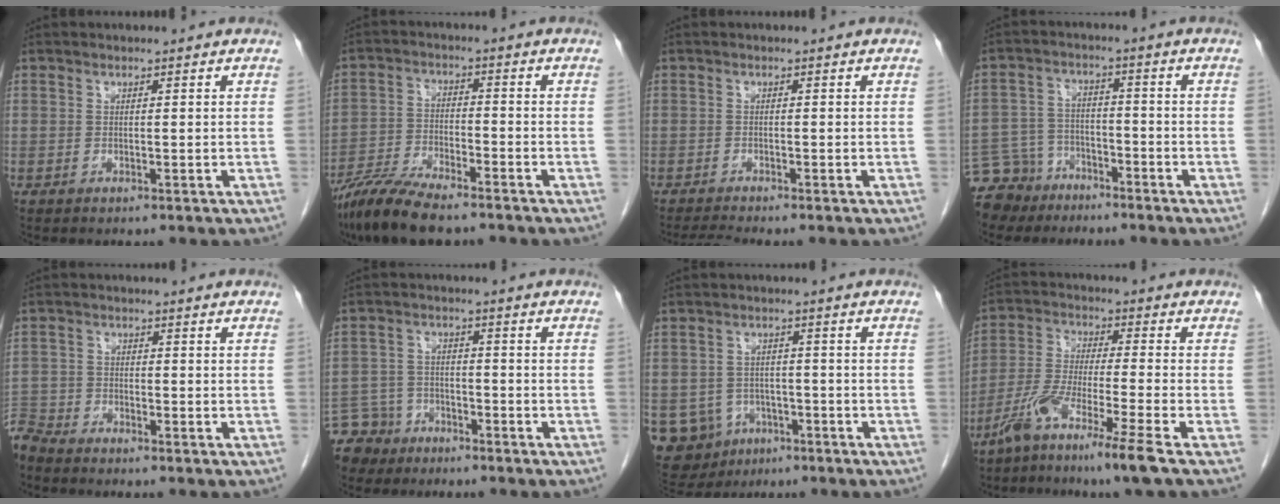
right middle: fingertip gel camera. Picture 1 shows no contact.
{"total": 10.2, "force": [-8.2, 1.9, 5.7], "torque": [-0.113, -0.027, -0.151]}
{"total": 2.5, "force": [-2.2, -0.9, 0.6], "torque": [-0.022, -0.016, -0.044]}
{"total": 8.1, "force": [-6.3, 5.0, 0.3], "torque": [-0.017, 0.008, -0.113]}
{"total": 4.8, "force": [-4.6, 1.0, 0.4], "torque": [-0.001, -0.014, -0.094]}
{"total": 6.4, "force": [-5.0, 3.9, -0.2], "torque": [0.003, -0.001, -0.095]}
{"total": 8.9, "force": [-3.8, 7.9, 1.9], "torque": [-0.053, 0.011, -0.045]}
{"total": 9.6, "force": [-6.8, -1.6, 6.7], "torque": [-0.132, -0.030, -0.132]}